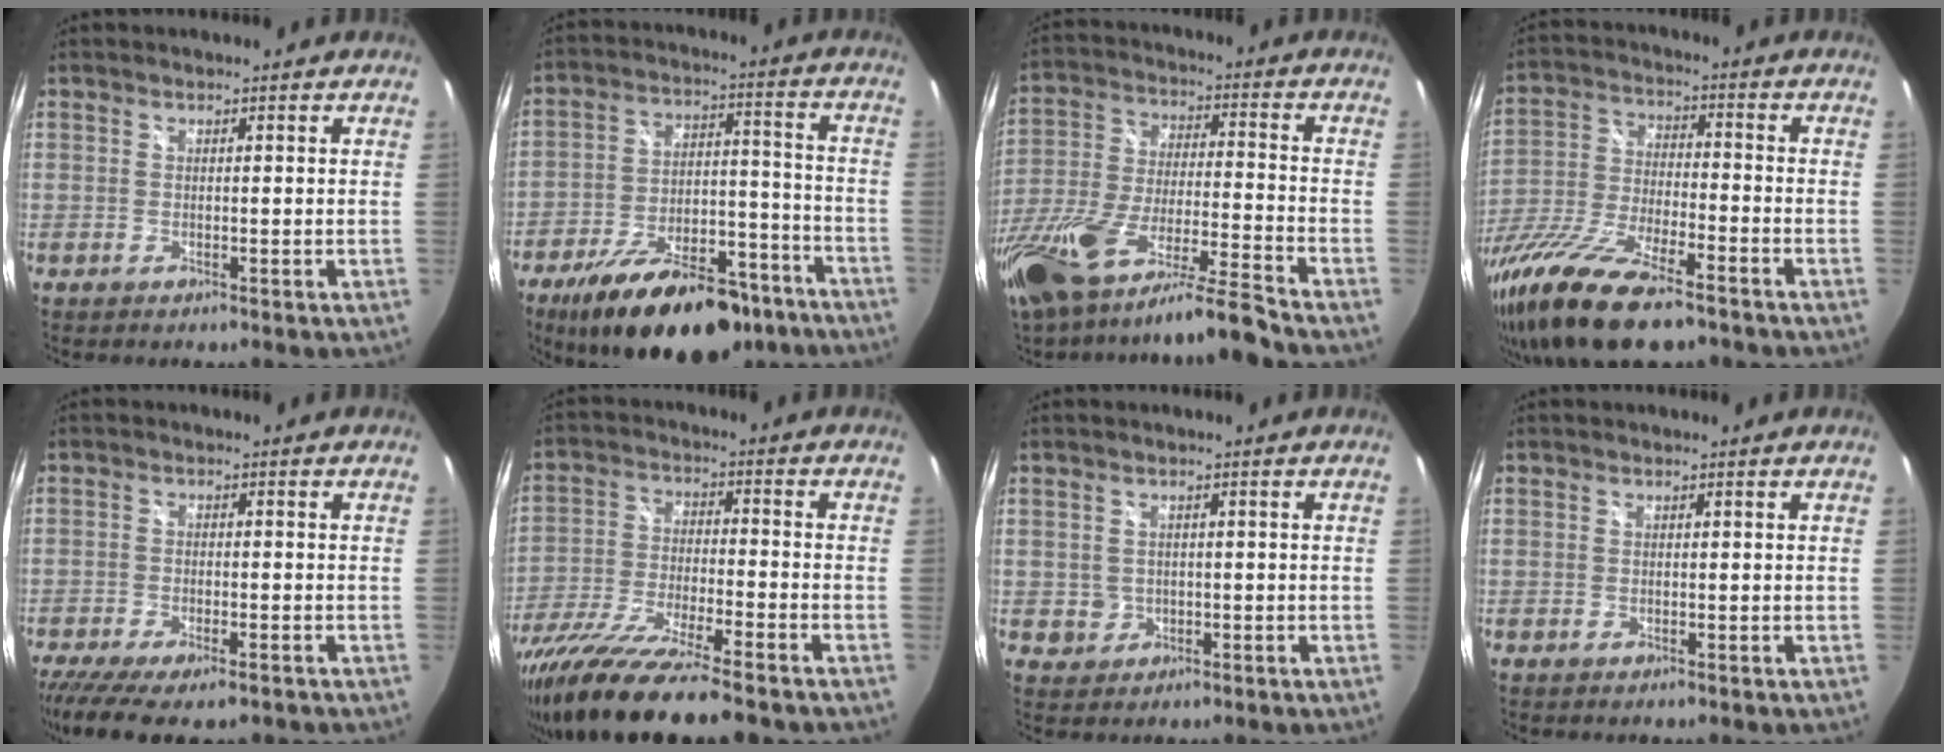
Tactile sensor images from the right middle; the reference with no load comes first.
{"total": 23.7, "force": [-16.9, 10.3, 13.0], "torque": [-0.226, 0.004, -0.241]}
{"total": 19.8, "force": [-15.9, 0.8, 11.8], "torque": [-0.229, -0.049, -0.282]}
{"total": 21.2, "force": [-15.0, 6.0, 13.7], "torque": [-0.284, -0.058, -0.271]}
{"total": 11.8, "force": [-8.9, 3.6, 6.8], "torque": [-0.154, -0.045, -0.147]}
{"total": 20.7, "force": [-16.8, 2.1, 12.0], "torque": [-0.239, -0.062, -0.294]}
{"total": 2.6, "force": [-0.2, 2.5, 0.5], "torque": [-0.008, 0.001, 0.001]}
{"total": 0.0}